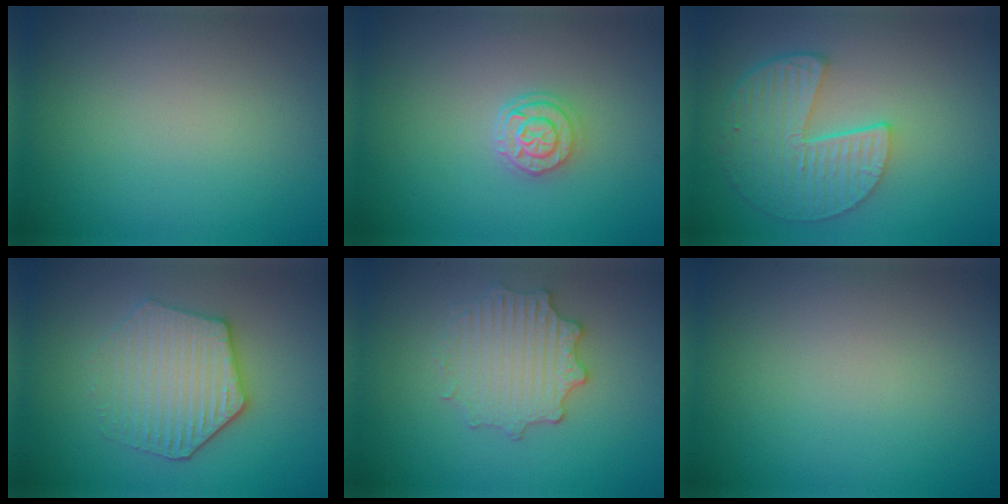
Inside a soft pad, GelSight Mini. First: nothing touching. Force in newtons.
{"total": 2.6, "press": 2.2, "slide": 1.5}
{"total": 6.2, "press": 4.8, "slide": 3.9}
{"total": 4.4, "press": 4.0, "slide": 1.8}
{"total": 3.4, "press": 3.1, "slide": 1.2}
{"total": 0.0}